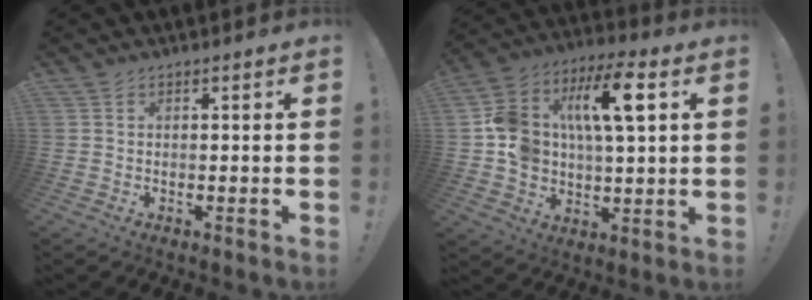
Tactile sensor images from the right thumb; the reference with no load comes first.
{"total": 16.1, "force": [4.6, 9.7, 12.0], "torque": [-0.228, 0.002, 0.078]}